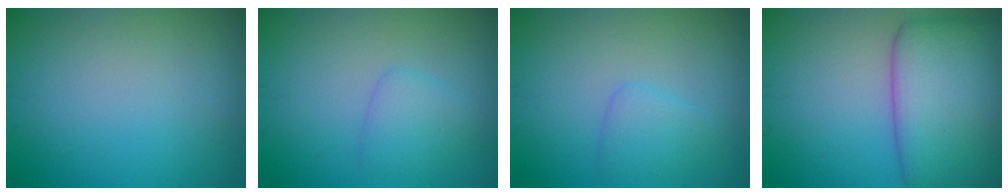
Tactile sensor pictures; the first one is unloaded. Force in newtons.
{"total": 1.9, "press": 1.9, "slide": 0.2}
{"total": 1.8, "press": 1.8, "slide": 0.1}
{"total": 9.2, "press": 9.2, "slide": 0.1}